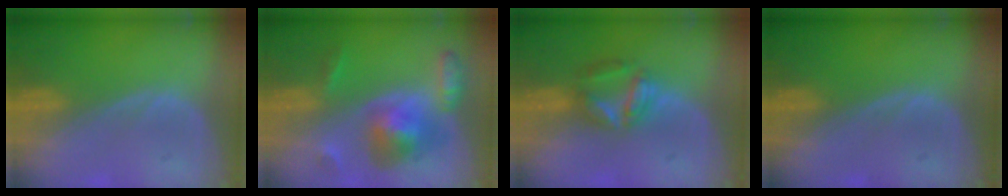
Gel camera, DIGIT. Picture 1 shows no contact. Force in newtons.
{"total": 7.9, "press": 7.9, "slide": 0.5}
{"total": 5.6, "press": 5.6, "slide": 0.6}
{"total": 0.0}